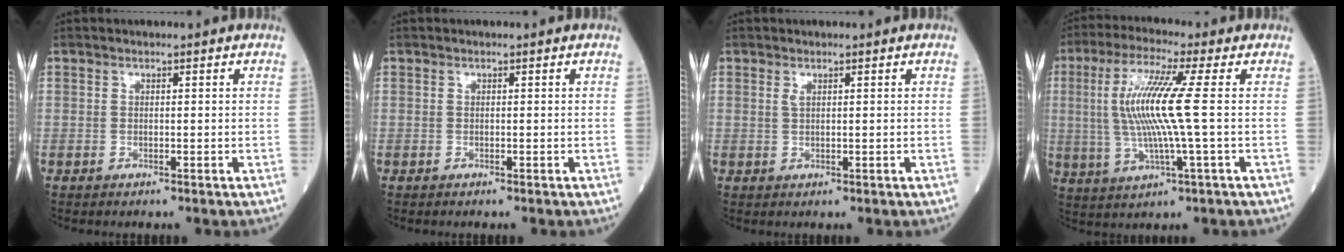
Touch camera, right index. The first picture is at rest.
{"total": 0.0}
{"total": 0.6, "force": [0.4, 0.1, 0.5], "torque": [-0.017, -0.001, 0.010]}
{"total": 10.9, "force": [1.0, -0.5, 10.9], "torque": [-0.232, 0.005, 0.018]}